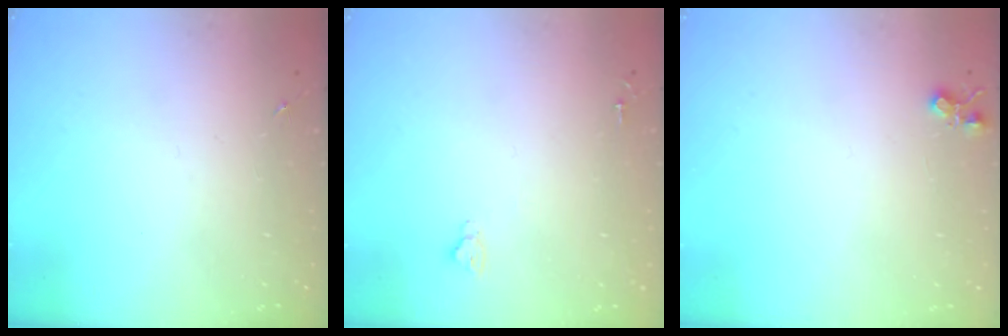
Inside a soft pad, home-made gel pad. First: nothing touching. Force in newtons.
{"total": 2.6, "press": 2.5, "slide": 0.3}
{"total": 4.8, "press": 4.8, "slide": 0.7}